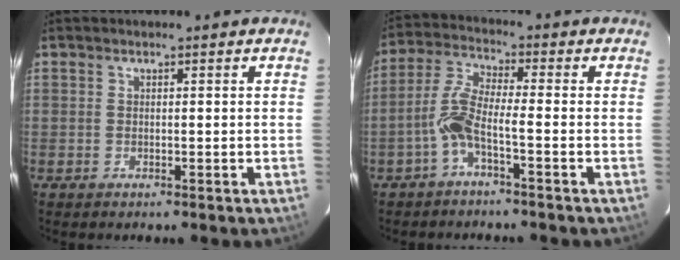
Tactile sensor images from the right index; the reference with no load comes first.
{"total": 6.2, "force": [-2.5, 0.5, 5.6], "torque": [-0.125, 0.017, -0.055]}